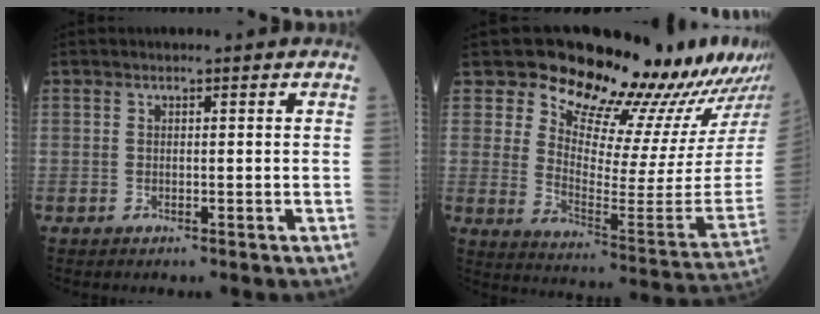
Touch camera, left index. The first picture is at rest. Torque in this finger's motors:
{"motor_torque": [1.49, -0.65, 0.34, 0.04]}